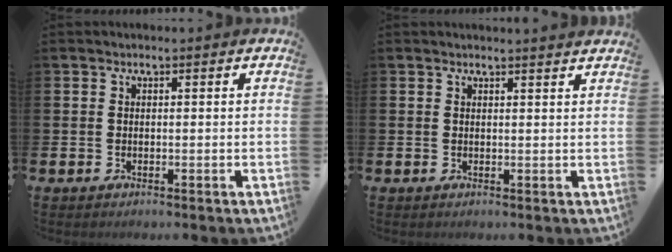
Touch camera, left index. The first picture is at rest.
{"total": 1.1, "force": [1.1, -0.2, 0.0], "torque": [0.010, -0.009, 0.019]}